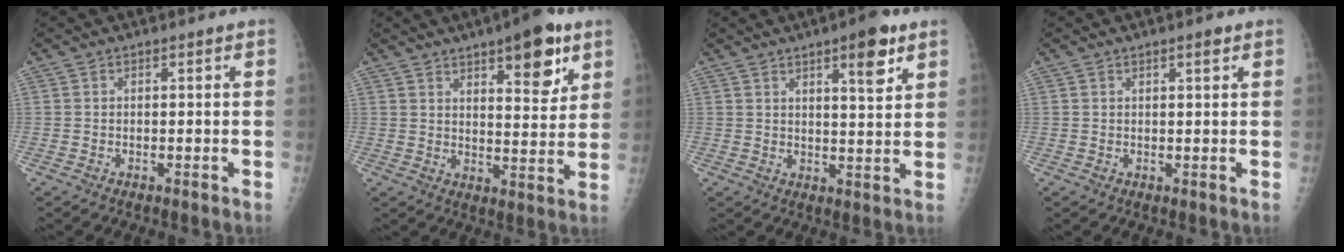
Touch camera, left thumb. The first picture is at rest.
{"total": 12.2, "force": [6.9, 4.3, 9.1], "torque": [-0.097, -0.036, 0.097]}
{"total": 7.7, "force": [4.4, 2.0, 6.0], "torque": [-0.077, -0.024, 0.062]}
{"total": 1.5, "force": [1.0, 0.3, 1.2], "torque": [-0.016, -0.004, 0.014]}